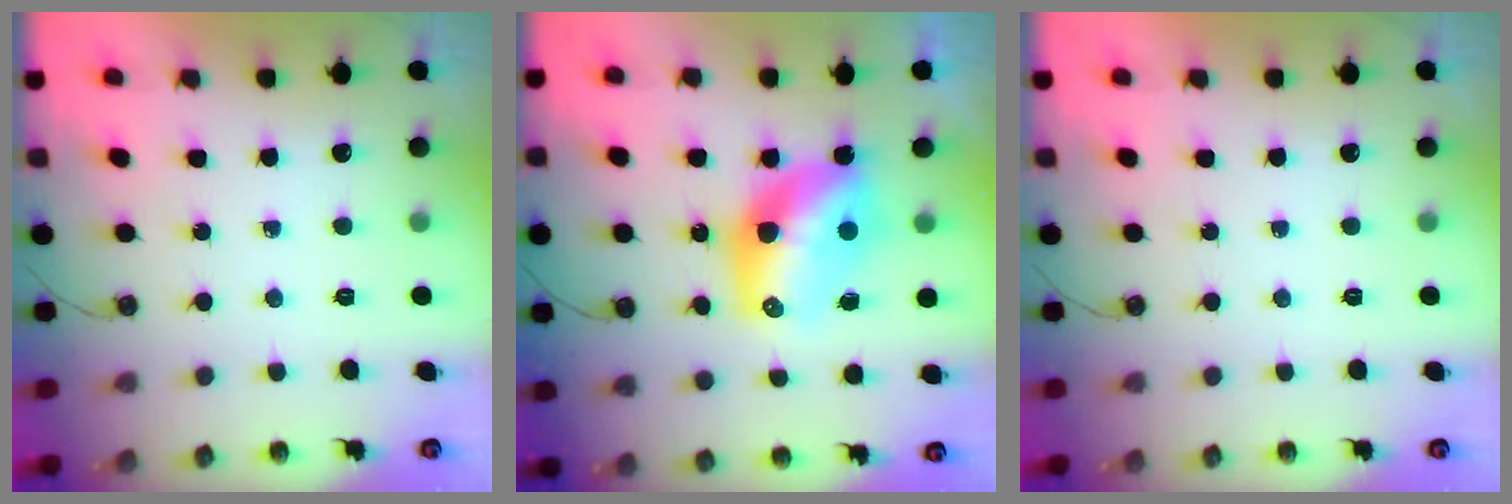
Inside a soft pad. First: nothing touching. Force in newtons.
{"total": 13.2, "press": 13.2, "slide": 1.0}
{"total": 0.0}